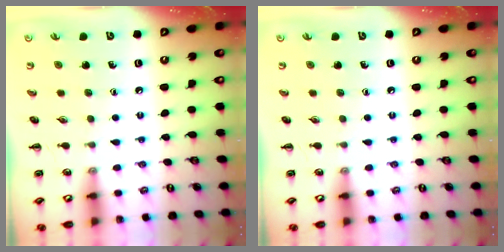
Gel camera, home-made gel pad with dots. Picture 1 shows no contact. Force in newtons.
{"total": 0.0}